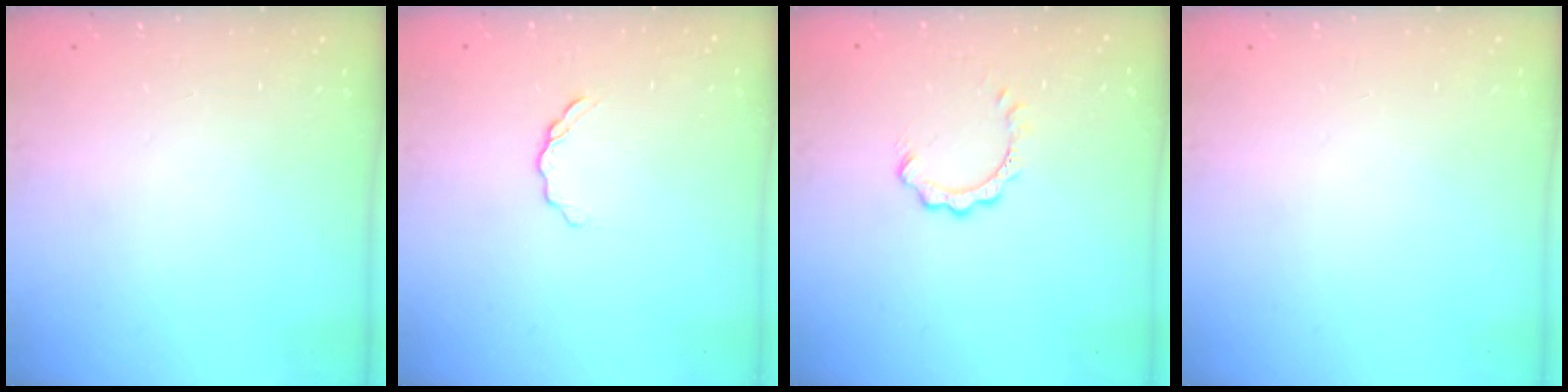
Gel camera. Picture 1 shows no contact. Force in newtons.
{"total": 3.2, "press": 3.1, "slide": 0.4}
{"total": 3.7, "press": 3.7, "slide": 0.2}
{"total": 0.0}